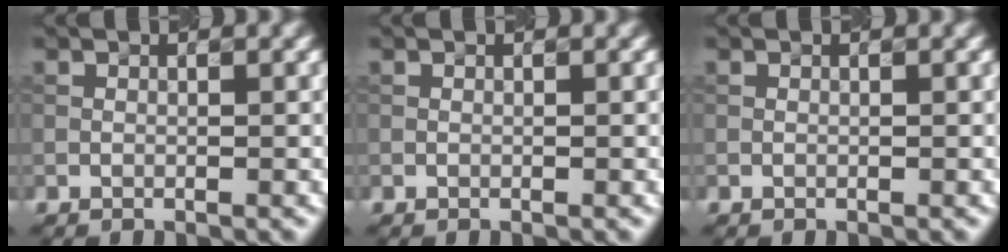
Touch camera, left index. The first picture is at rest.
{"total": 0.0}
{"total": 0.0}